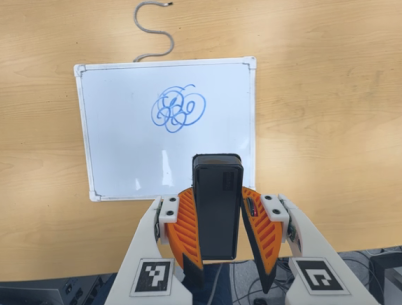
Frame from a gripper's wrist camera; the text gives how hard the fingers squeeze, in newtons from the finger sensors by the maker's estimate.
{"total": 7.9, "left": 7.0, "right": 8.9}